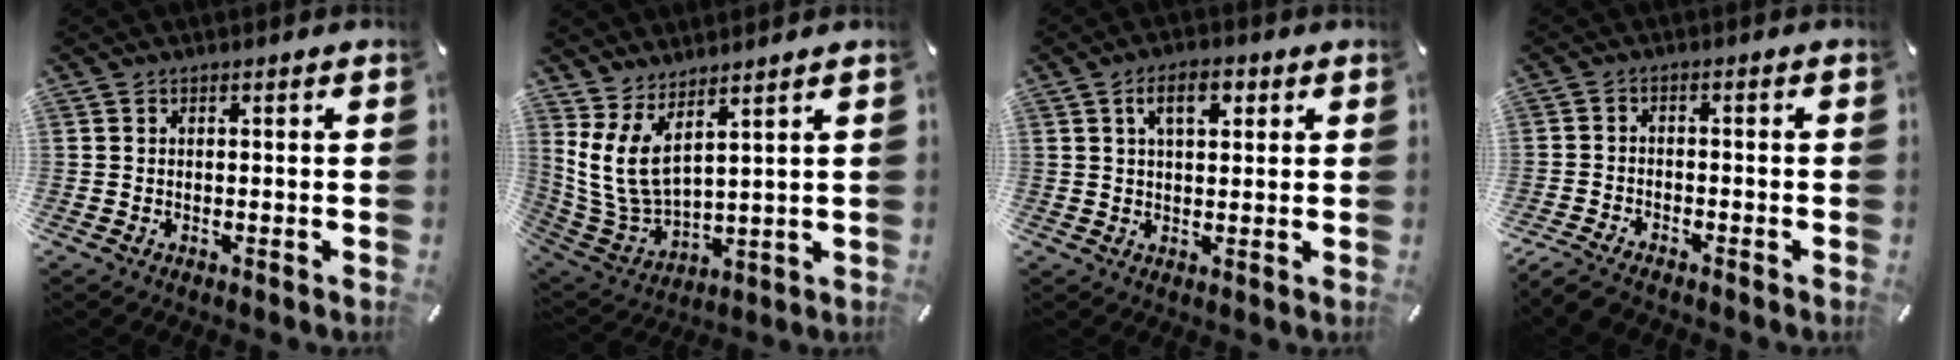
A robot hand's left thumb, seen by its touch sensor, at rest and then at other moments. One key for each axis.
{"total": 9.3, "fx": 4.6, "fy": 4.5, "fz": 6.6, "tx": -0.174, "ty": -0.041, "tz": 0.089}
{"total": 6.5, "fx": 2.6, "fy": 3.2, "fz": 5.0, "tx": -0.082, "ty": 0.001, "tz": 0.040}
{"total": 4.2, "fx": -3.8, "fy": 1.2, "fz": 1.5, "tx": -0.042, "ty": 0.010, "tz": -0.076}